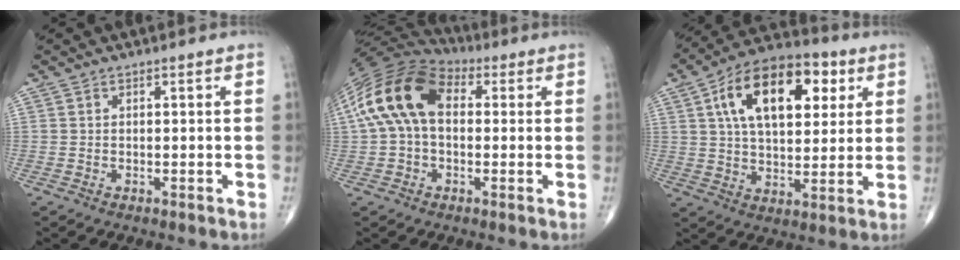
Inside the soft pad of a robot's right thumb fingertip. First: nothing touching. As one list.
[{"total": 15.6, "force": [2.4, 9.9, 11.8], "torque": [-0.232, 0.044, 0.033]}, {"total": 19.6, "force": [6.6, 10.8, 15.0], "torque": [-0.212, 0.001, 0.102]}]